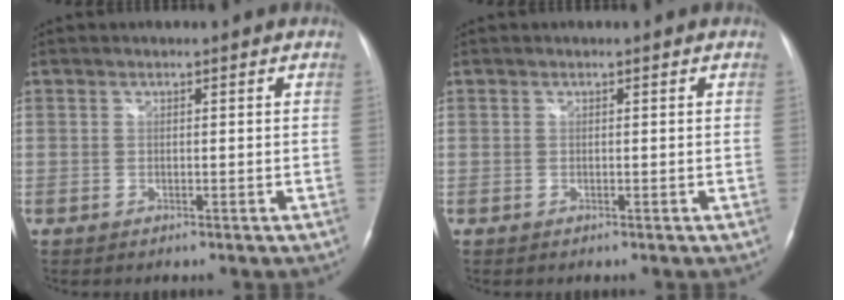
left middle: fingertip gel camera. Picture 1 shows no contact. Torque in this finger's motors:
{"motor_torque": [0.00, 0.00, 0.04, 0.00]}